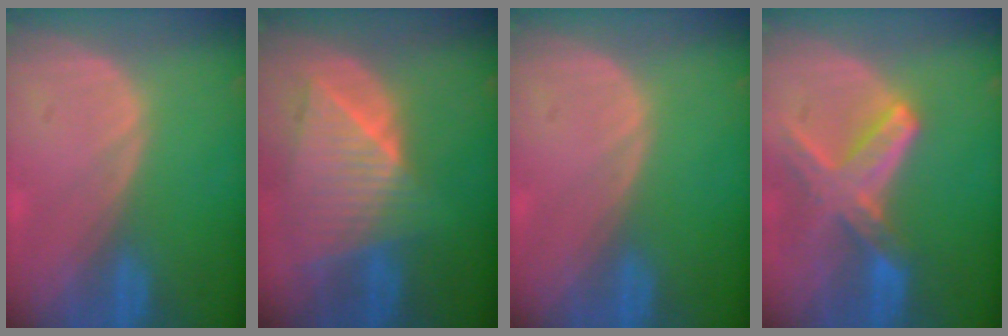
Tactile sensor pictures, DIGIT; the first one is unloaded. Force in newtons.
{"total": 9.1, "press": 8.0, "slide": 4.3}
{"total": 0.0}
{"total": 8.2, "press": 7.2, "slide": 3.9}